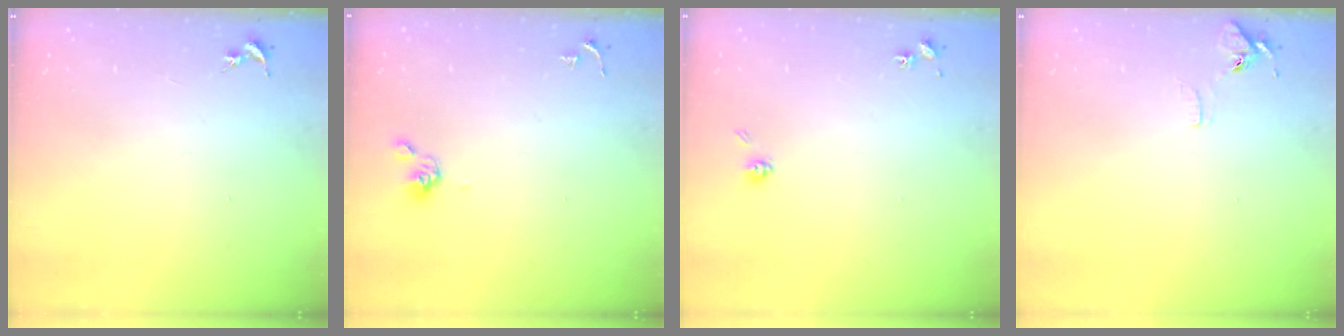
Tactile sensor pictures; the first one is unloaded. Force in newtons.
{"total": 5.1, "press": 4.9, "slide": 1.4}
{"total": 4.6, "press": 4.4, "slide": 1.2}
{"total": 6.2, "press": 6.1, "slide": 0.6}